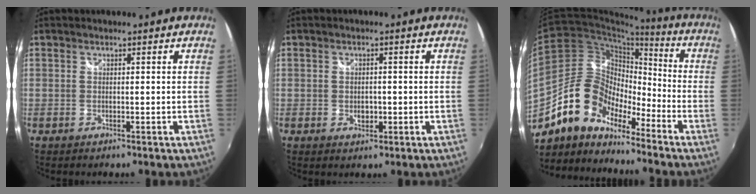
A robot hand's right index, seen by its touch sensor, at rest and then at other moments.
{"total": 2.6, "force": [-0.5, 2.0, 1.5], "torque": [-0.023, -0.002, -0.007]}
{"total": 13.1, "force": [-10.2, 6.4, 5.2], "torque": [-0.096, 0.027, -0.205]}